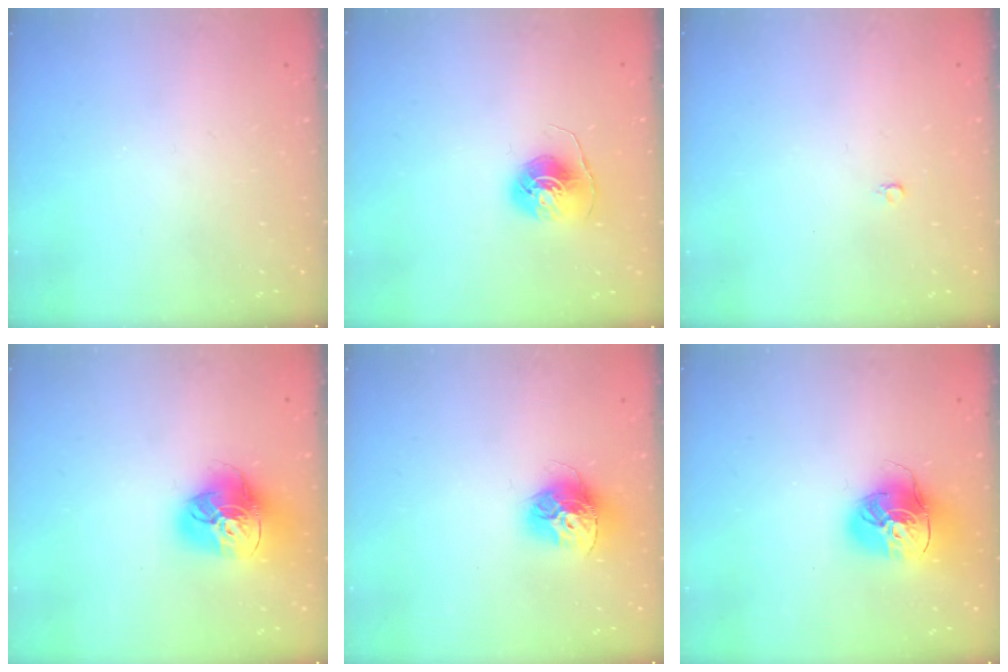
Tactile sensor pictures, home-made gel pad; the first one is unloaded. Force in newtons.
{"total": 6.8, "press": 6.8, "slide": 0.4}
{"total": 2.4, "press": 2.4, "slide": 0.2}
{"total": 18.3, "press": 18.2, "slide": 2.1}
{"total": 13.8, "press": 13.8, "slide": 1.3}
{"total": 16.2, "press": 16.1, "slide": 2.0}